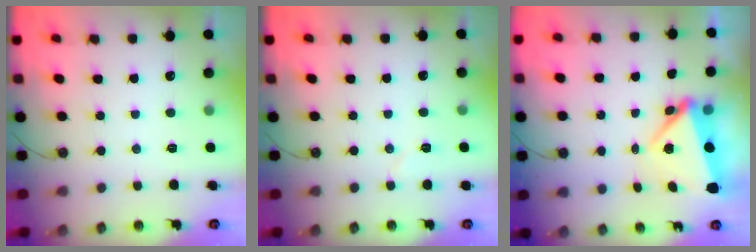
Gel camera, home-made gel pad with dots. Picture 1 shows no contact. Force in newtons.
{"total": 4.9, "press": 4.5, "slide": 1.9}
{"total": 6.6, "press": 6.2, "slide": 2.1}